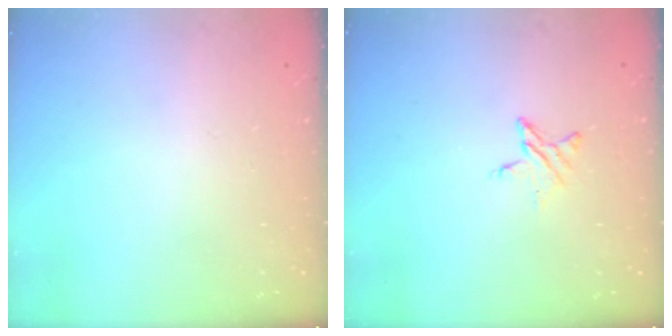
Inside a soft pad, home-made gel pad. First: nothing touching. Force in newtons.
{"total": 5.0, "press": 5.0, "slide": 0.6}